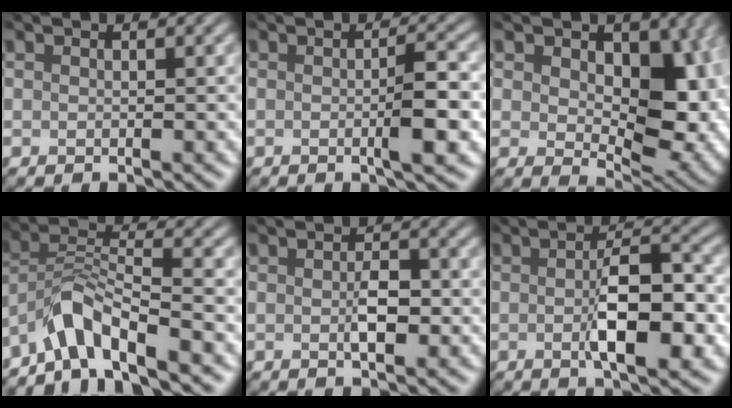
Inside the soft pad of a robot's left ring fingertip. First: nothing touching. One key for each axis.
{"total": 3.7, "fx": -0.8, "fy": 0.7, "fz": 3.6, "tx": -0.053, "ty": 0.003, "tz": -0.010}
{"total": 9.1, "fx": 1.6, "fy": 6.0, "fz": 6.7, "tx": -0.107, "ty": -0.020, "tz": 0.032}
{"total": 5.5, "fx": -4.7, "fy": 0.8, "fz": 2.7, "tx": -0.048, "ty": 0.007, "tz": -0.092}
{"total": 2.1, "fx": -0.9, "fy": 0.9, "fz": 1.7, "tx": -0.037, "ty": -0.003, "tz": -0.010}
{"total": 6.6, "fx": -1.7, "fy": 2.5, "fz": 5.9, "tx": -0.095, "ty": -0.003, "tz": -0.023}